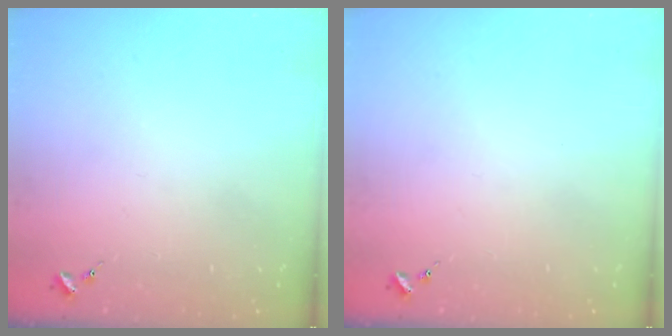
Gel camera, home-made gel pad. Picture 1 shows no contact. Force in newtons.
{"total": 0.0}